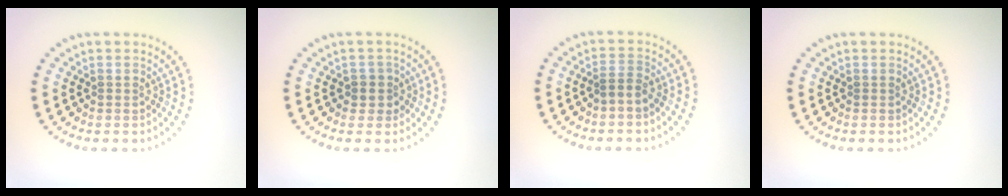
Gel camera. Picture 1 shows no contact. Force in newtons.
{"total": 1.5, "press": 1.3, "slide": 0.8}
{"total": 1.1, "press": 0.9, "slide": 0.7}
{"total": 0.0}